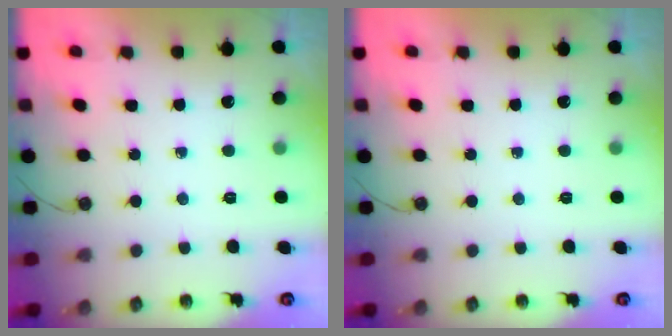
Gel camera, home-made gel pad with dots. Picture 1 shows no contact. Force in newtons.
{"total": 0.0}